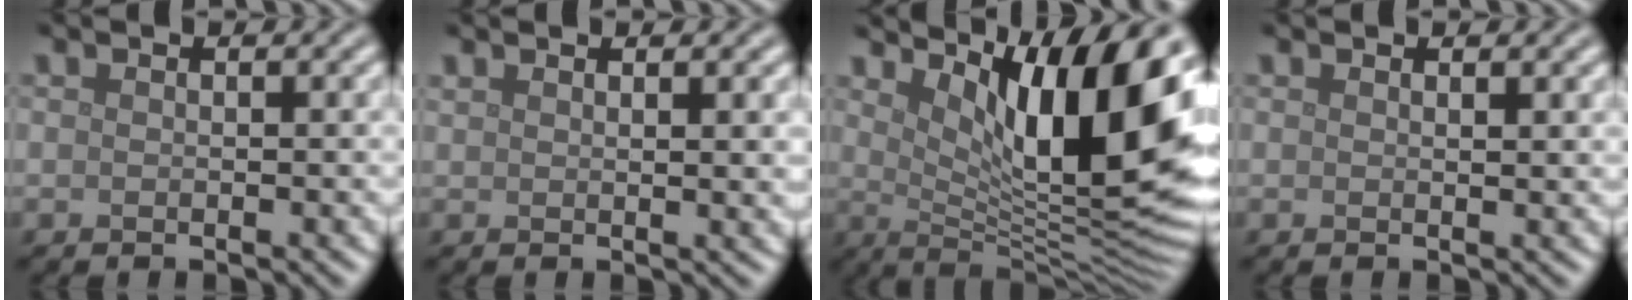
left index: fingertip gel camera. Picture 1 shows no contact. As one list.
[{"total": 2.0, "force": [1.2, 0.6, 1.4], "torque": [-0.012, 0.003, 0.019]}, {"total": 14.1, "force": [5.4, 4.3, 12.3], "torque": [-0.152, -0.007, 0.088]}, {"total": 0.5, "force": [0.4, 0.1, 0.3], "torque": [-0.002, -0.002, 0.007]}]